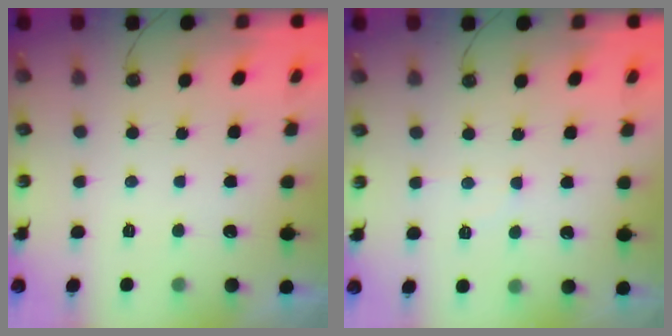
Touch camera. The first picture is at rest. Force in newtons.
{"total": 4.8, "press": 4.8, "slide": 0.6}